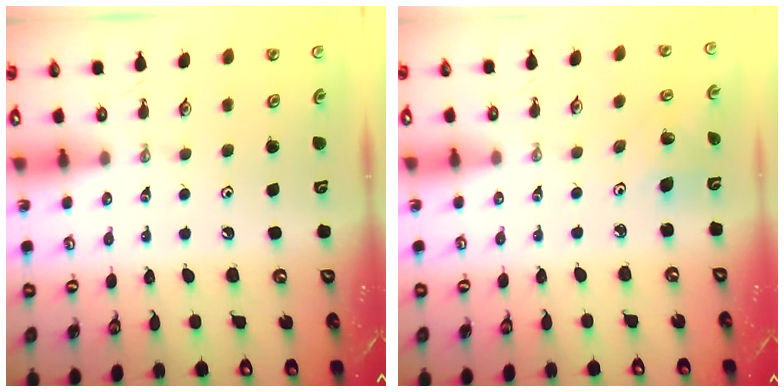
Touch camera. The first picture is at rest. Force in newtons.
{"total": 5.5, "press": 5.1, "slide": 1.9}